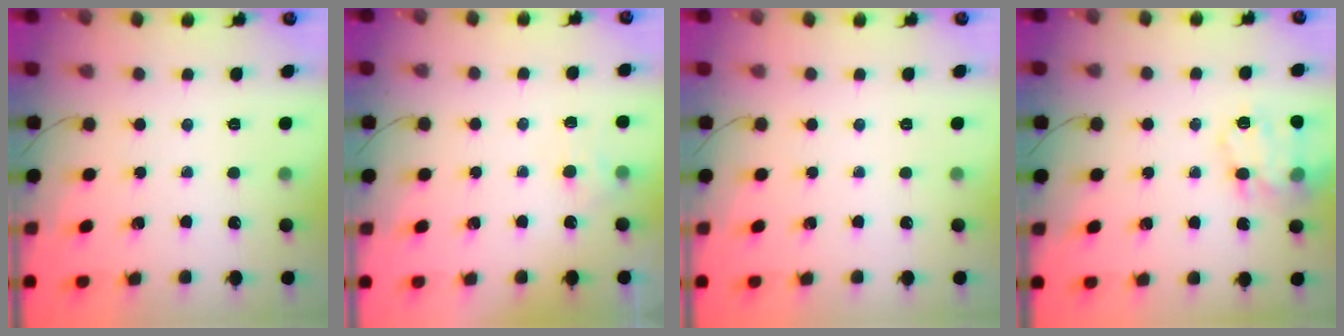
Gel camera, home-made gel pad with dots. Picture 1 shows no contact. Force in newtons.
{"total": 3.9, "press": 3.6, "slide": 1.5}
{"total": 0.0}
{"total": 15.1, "press": 15.1, "slide": 1.2}